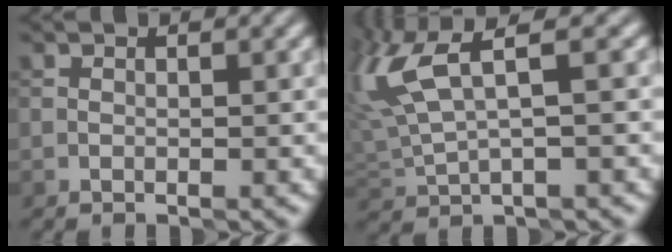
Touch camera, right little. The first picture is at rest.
{"total": 6.6, "force": [2.9, 2.2, 5.5], "torque": [-0.137, 0.013, 0.060]}